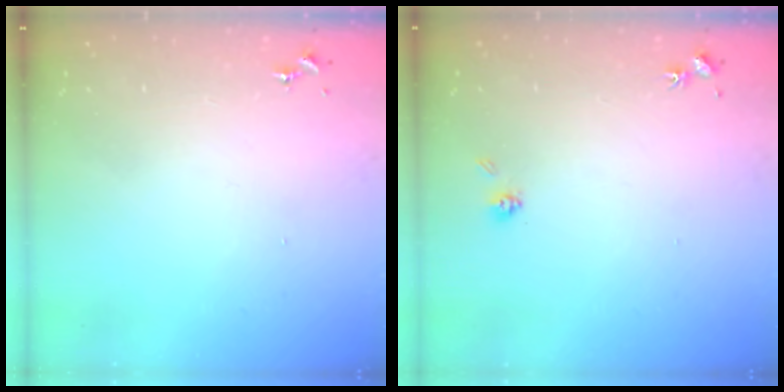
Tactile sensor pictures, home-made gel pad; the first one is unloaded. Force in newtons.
{"total": 4.0, "press": 3.8, "slide": 1.4}